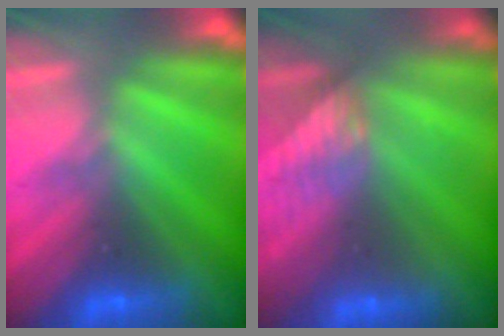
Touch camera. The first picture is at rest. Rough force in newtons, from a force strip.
{"total": 2.9}